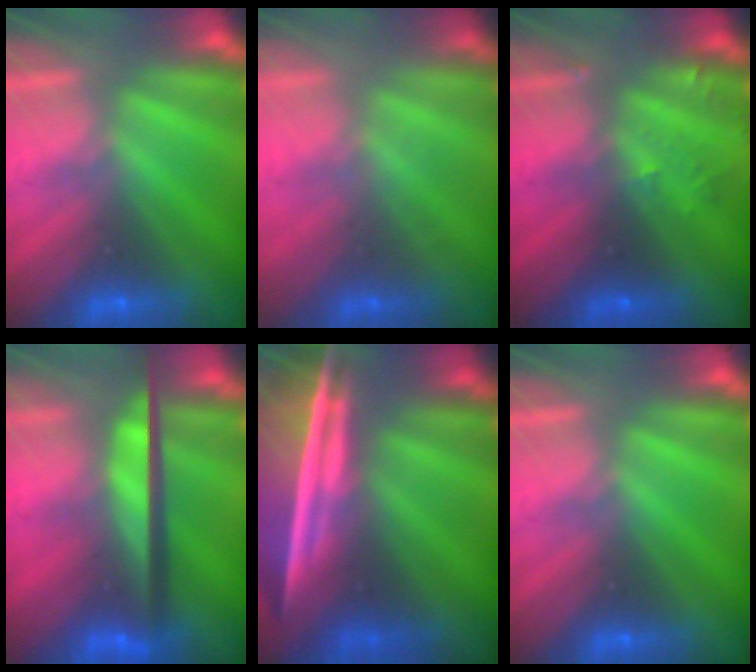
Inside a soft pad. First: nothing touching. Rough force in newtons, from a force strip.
{"total": 1.7}
{"total": 2.8}
{"total": 10.2}
{"total": 9.1}
{"total": 0.0}